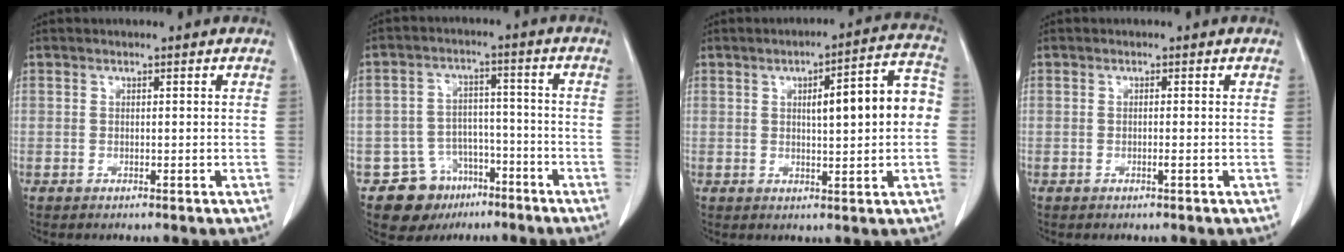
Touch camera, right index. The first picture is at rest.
{"total": 9.1, "force": [-5.6, 6.9, 1.9], "torque": [-0.025, 0.025, -0.079]}
{"total": 10.3, "force": [0.7, 1.9, 10.0], "torque": [-0.133, 0.033, 0.011]}
{"total": 0.7, "force": [-0.2, -0.1, 0.7], "torque": [-0.011, 0.000, -0.002]}